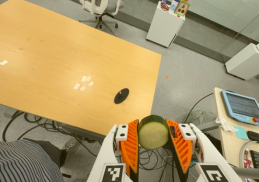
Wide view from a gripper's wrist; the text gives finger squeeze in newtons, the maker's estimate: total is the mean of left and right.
{"total": 11.8, "left": 10.7, "right": 12.8}